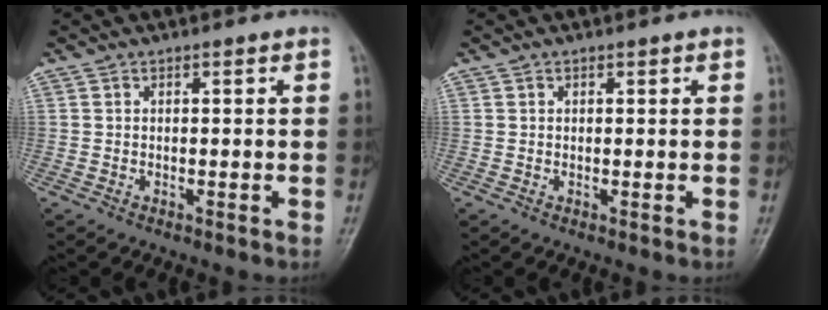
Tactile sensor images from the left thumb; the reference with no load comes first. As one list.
[{"total": 0.5, "force": [0.3, 0.3, 0.2], "torque": [0.003, -0.001, 0.003]}]